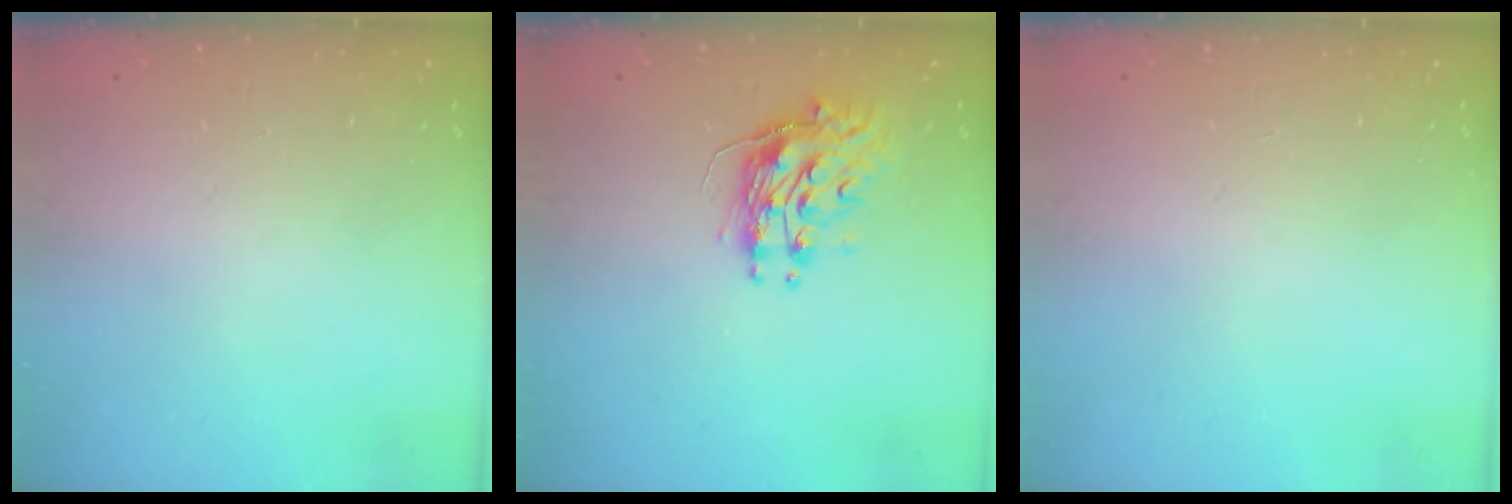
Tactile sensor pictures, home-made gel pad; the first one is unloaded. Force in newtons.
{"total": 9.6, "press": 9.6, "slide": 0.3}
{"total": 0.0}